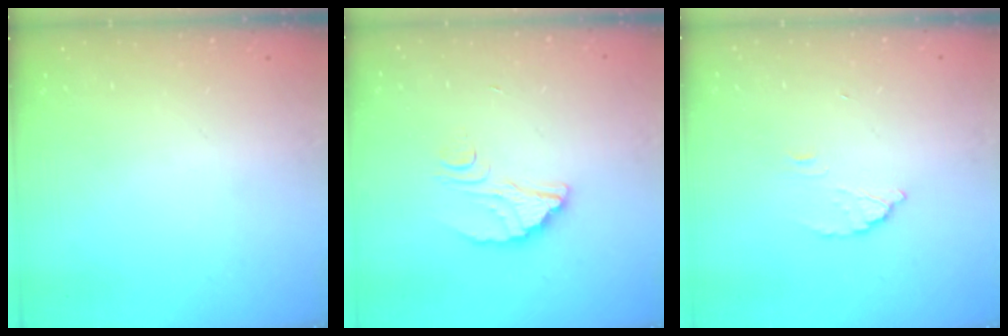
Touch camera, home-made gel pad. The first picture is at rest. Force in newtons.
{"total": 5.1, "press": 5.1, "slide": 0.4}
{"total": 2.7, "press": 2.7, "slide": 0.1}